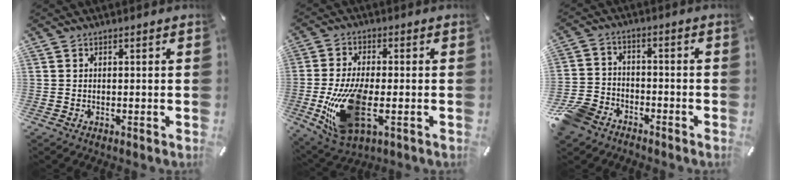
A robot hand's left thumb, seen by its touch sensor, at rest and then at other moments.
{"total": 15.7, "force": [-3.1, 7.7, 13.3], "torque": [-0.283, -0.017, -0.044]}
{"total": 8.1, "force": [-6.4, 4.6, 1.9], "torque": [-0.044, 0.036, -0.126]}